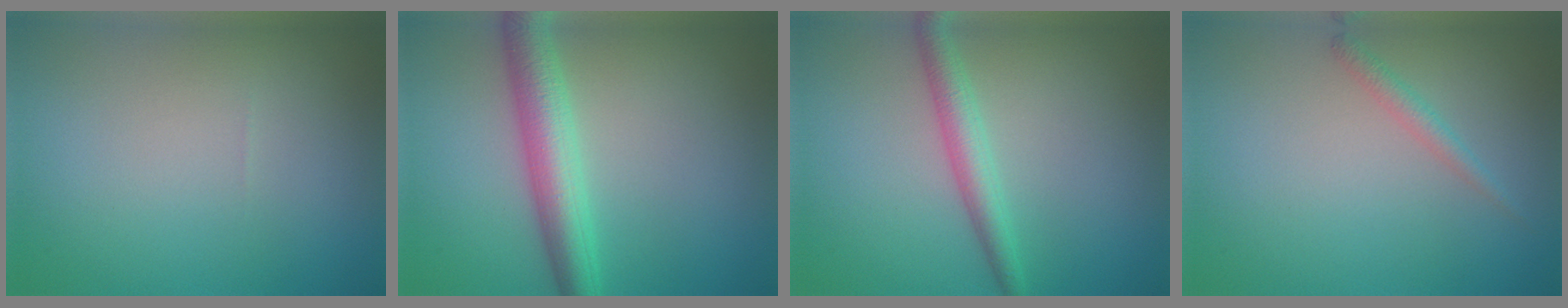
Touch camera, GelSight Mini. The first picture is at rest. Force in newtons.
{"total": 4.9, "press": 4.9, "slide": 0.0}
{"total": 2.9, "press": 2.9, "slide": 0.1}
{"total": 1.4, "press": 1.4, "slide": 0.1}